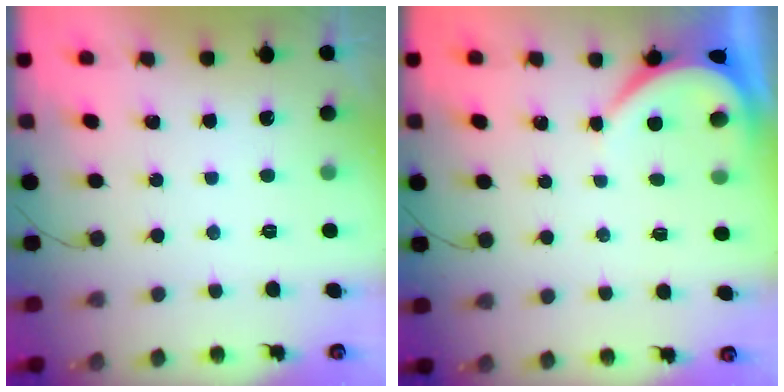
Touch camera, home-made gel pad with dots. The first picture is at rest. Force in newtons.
{"total": 3.9, "press": 3.9, "slide": 0.7}